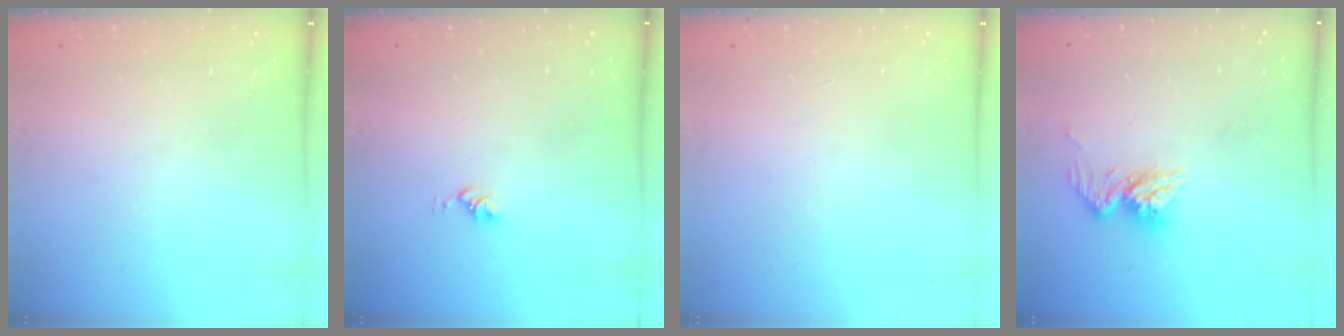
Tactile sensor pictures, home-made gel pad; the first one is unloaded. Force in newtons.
{"total": 3.0, "press": 3.0, "slide": 0.4}
{"total": 0.0}
{"total": 10.3, "press": 10.3, "slide": 0.9}